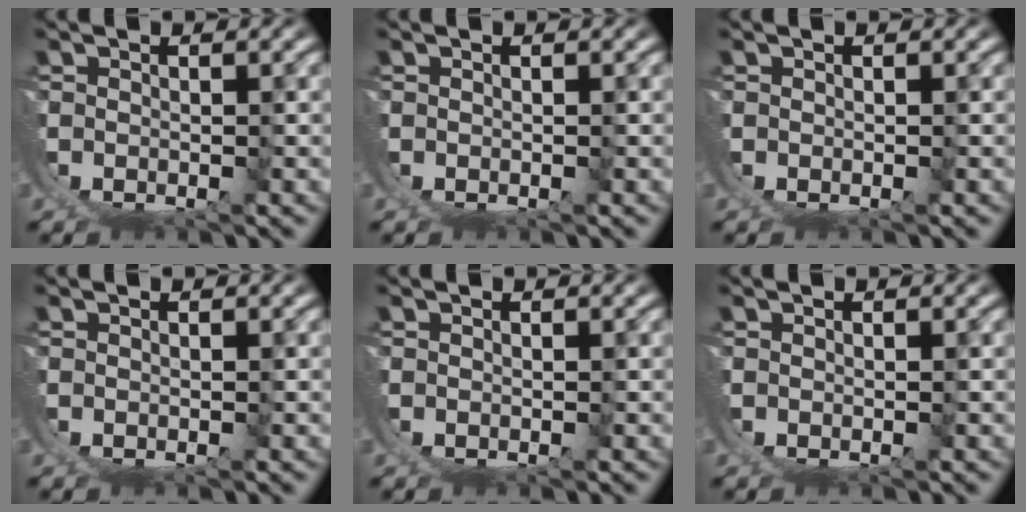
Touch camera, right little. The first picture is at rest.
{"total": 0.0}
{"total": 0.0}
{"total": 0.0}
{"total": 0.0}
{"total": 0.0}